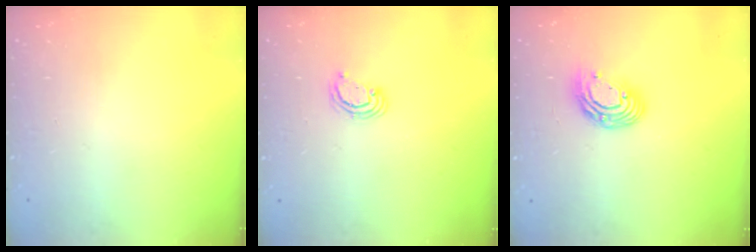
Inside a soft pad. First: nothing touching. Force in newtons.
{"total": 3.1, "press": 3.1, "slide": 0.3}
{"total": 9.8, "press": 9.8, "slide": 0.9}